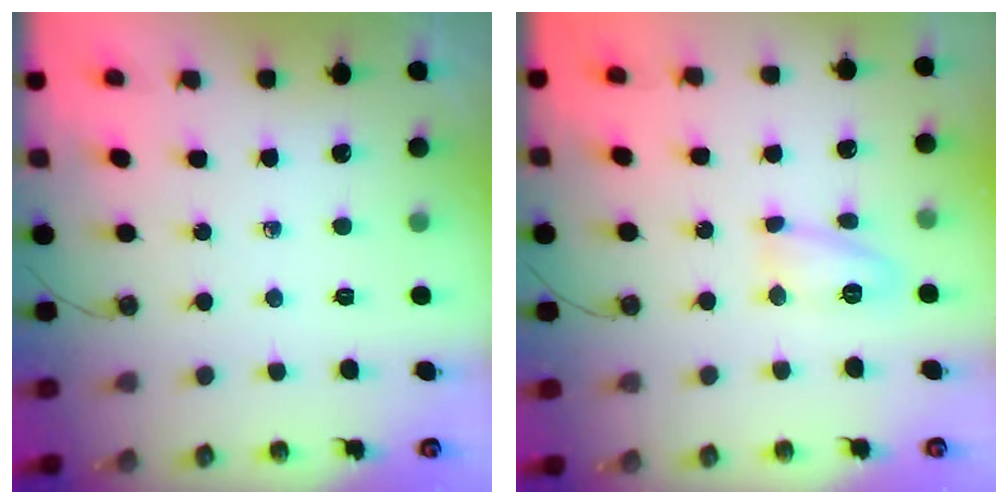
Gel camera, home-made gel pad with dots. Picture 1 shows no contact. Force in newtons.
{"total": 9.2, "press": 9.2, "slide": 1.2}